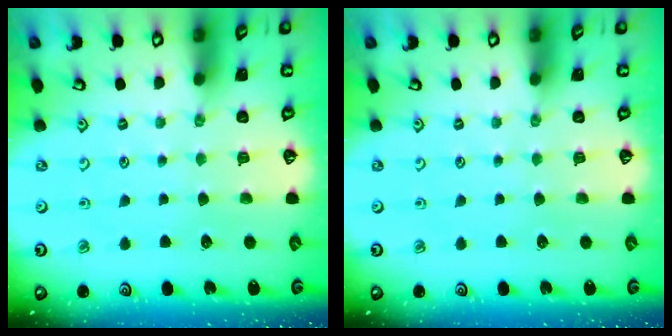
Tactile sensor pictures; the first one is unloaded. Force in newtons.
{"total": 0.0}